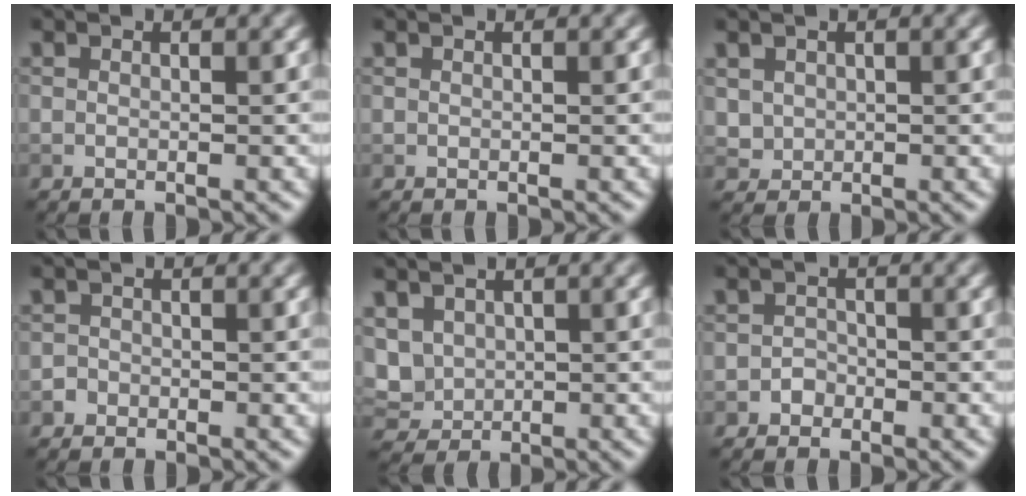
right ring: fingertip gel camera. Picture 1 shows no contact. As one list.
[{"total": 0.0}, {"total": 1.3, "force": [0.4, 1.2, 0.3], "torque": [-0.009, -0.008, 0.017]}, {"total": 0.9, "force": [-0.6, 0.7, -0.1], "torque": [0.006, -0.001, -0.013]}, {"total": 3.5, "force": [0.6, 2.9, 1.8], "torque": [-0.053, -0.002, 0.017]}, {"total": 1.1, "force": [-0.7, 0.9, 0.1], "torque": [0.004, 0.000, -0.014]}]